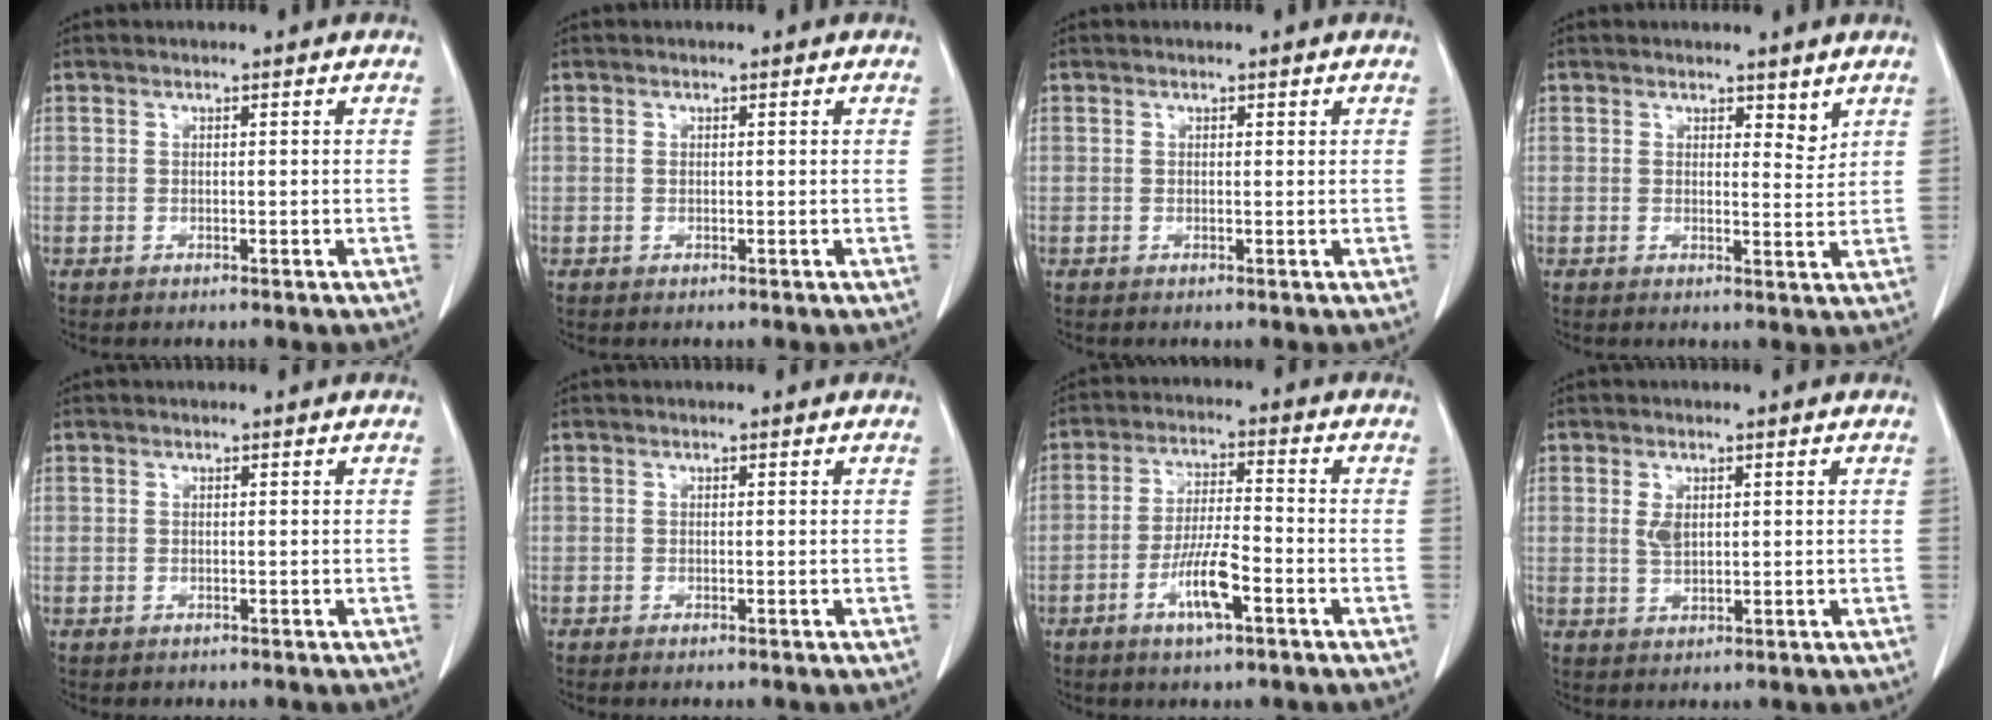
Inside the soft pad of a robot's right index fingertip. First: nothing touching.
{"total": 0.6, "force": [0.2, 0.3, 0.4], "torque": [-0.010, -0.002, 0.004]}
{"total": 0.5, "force": [0.4, 0.3, 0.2], "torque": [-0.002, -0.004, 0.004]}
{"total": 3.0, "force": [2.3, 1.3, 1.4], "torque": [-0.013, -0.013, 0.034]}
{"total": 0.6, "force": [0.2, 0.6, 0.0], "torque": [0.007, 0.002, 0.000]}
{"total": 0.0}
{"total": 7.8, "force": [-3.4, 1.3, 6.9], "torque": [-0.133, -0.003, -0.060]}
{"total": 3.1, "force": [0.8, 1.6, 2.5], "torque": [-0.050, 0.000, 0.021]}